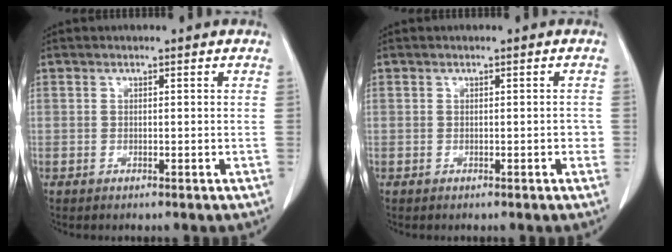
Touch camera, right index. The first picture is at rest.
{"total": 1.0, "force": [-0.2, 0.5, 0.9], "torque": [-0.007, 0.003, -0.002]}